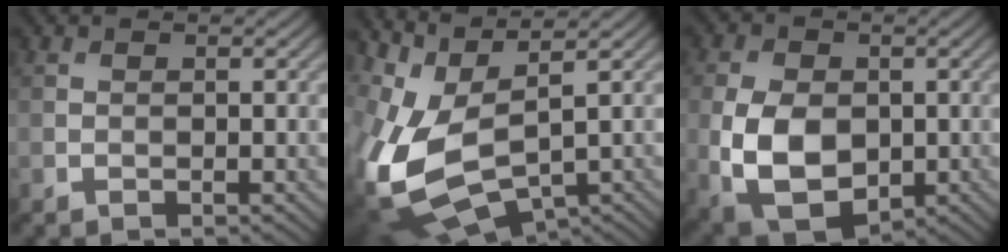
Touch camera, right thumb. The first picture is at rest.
{"total": 13.0, "force": [0.5, 6.1, 11.4], "torque": [-0.298, -0.023, 0.044]}
{"total": 12.1, "force": [-1.8, 8.1, 8.7], "torque": [-0.206, -0.022, -0.032]}